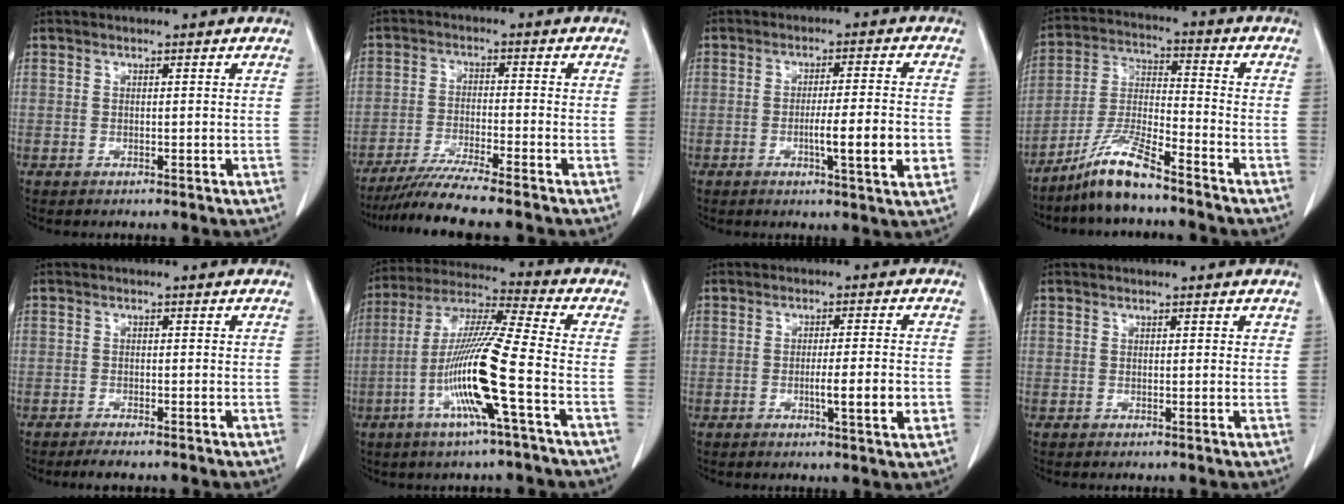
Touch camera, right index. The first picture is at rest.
{"total": 7.9, "force": [-6.8, -1.1, 3.9], "torque": [-0.064, -0.027, -0.118]}
{"total": 8.5, "force": [-2.1, 0.2, 8.3], "torque": [-0.122, -0.009, -0.032]}
{"total": 9.1, "force": [-7.2, 0.5, 5.6], "torque": [-0.122, -0.014, -0.141]}
{"total": 2.1, "force": [-1.7, 0.3, 1.1], "torque": [-0.018, -0.005, -0.023]}
{"total": 14.7, "force": [-4.7, -0.7, 13.9], "torque": [-0.281, -0.007, -0.097]}
{"total": 6.2, "force": [-1.5, 0.1, 6.1], "torque": [-0.091, -0.008, -0.020]}
{"total": 0.8, "force": [0.5, 0.4, 0.4], "torque": [-0.002, -0.002, 0.004]}